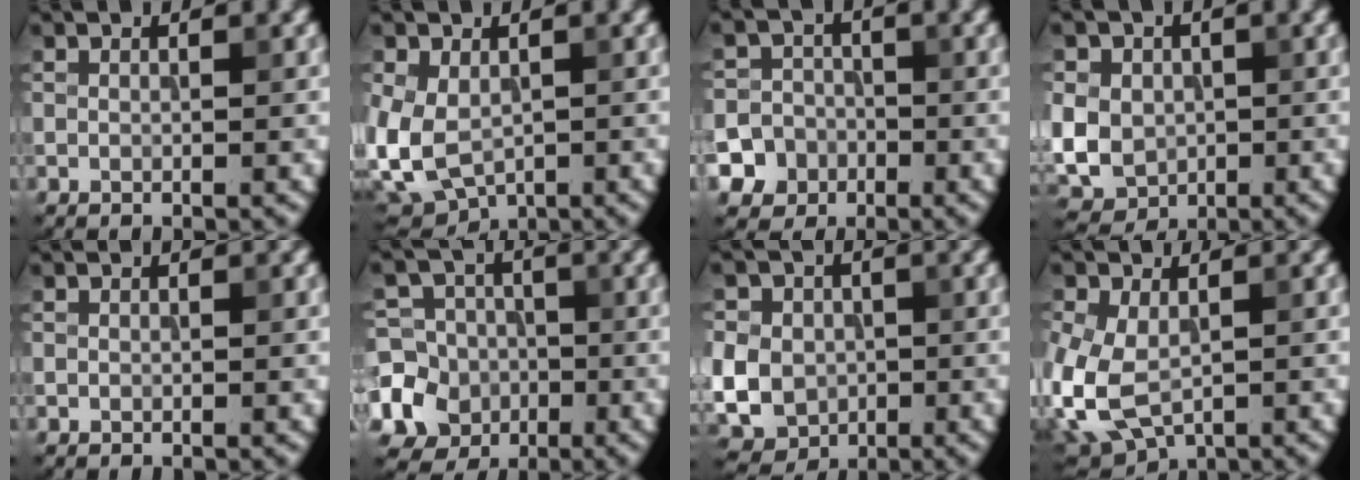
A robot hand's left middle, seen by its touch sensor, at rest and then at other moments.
{"total": 7.0, "force": [-1.1, 4.8, 4.9], "torque": [-0.114, -0.018, -0.010]}
{"total": 6.4, "force": [-3.3, 5.5, 0.7], "torque": [-0.005, -0.007, -0.071]}
{"total": 8.3, "force": [-0.1, 7.3, 3.8], "torque": [-0.097, 0.011, -0.028]}
{"total": 0.0}
{"total": 12.8, "force": [-4.0, 11.9, 2.8], "torque": [-0.095, -0.022, -0.080]}
{"total": 8.0, "force": [-0.7, 7.3, 3.4], "torque": [-0.082, 0.001, -0.042]}
{"total": 7.2, "force": [-1.7, 4.7, 5.1], "torque": [-0.129, -0.020, -0.022]}